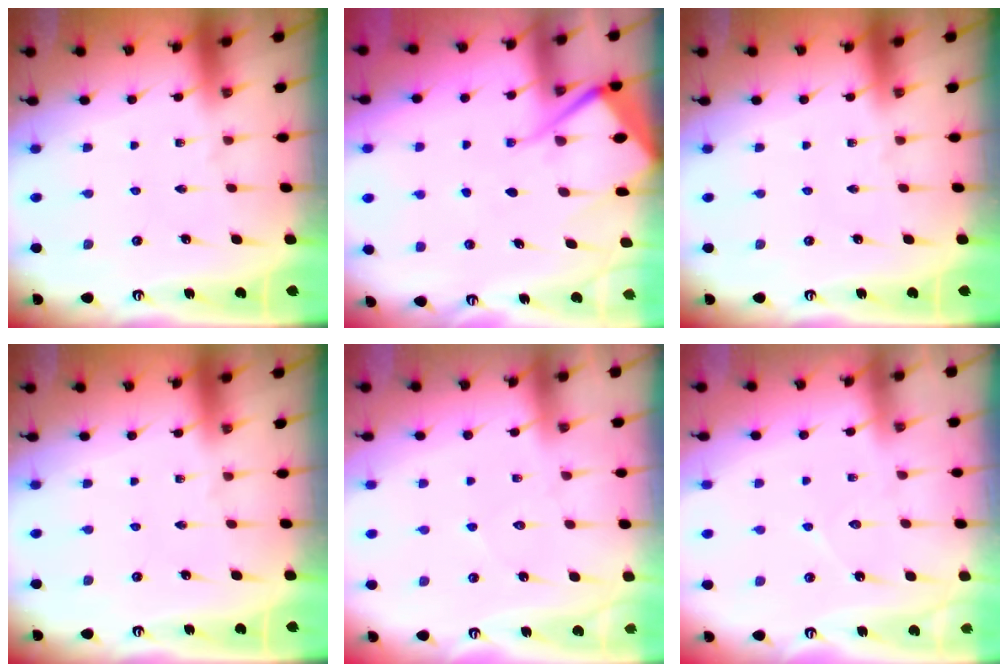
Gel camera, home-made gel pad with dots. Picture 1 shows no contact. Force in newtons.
{"total": 10.9, "press": 10.9, "slide": 1.0}
{"total": 0.0}
{"total": 0.0}
{"total": 5.3, "press": 5.3, "slide": 0.6}
{"total": 5.2, "press": 5.2, "slide": 0.6}